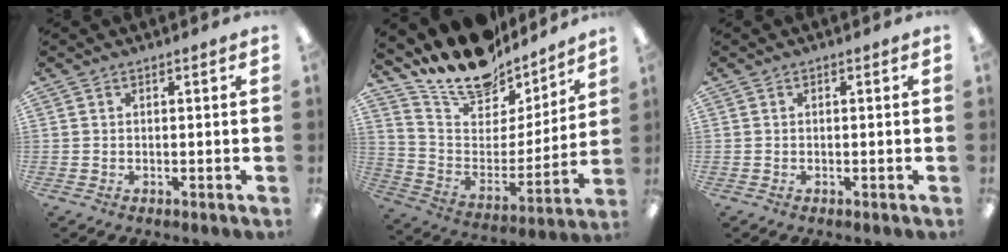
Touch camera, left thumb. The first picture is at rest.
{"total": 16.4, "force": [14.3, 6.7, 4.5], "torque": [-0.096, -0.120, 0.254]}
{"total": 0.0}